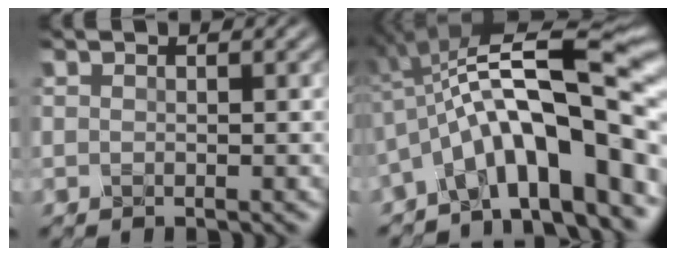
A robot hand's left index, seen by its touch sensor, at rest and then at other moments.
{"total": 12.9, "force": [-3.7, 3.7, 11.8], "torque": [-0.170, 0.021, -0.068]}